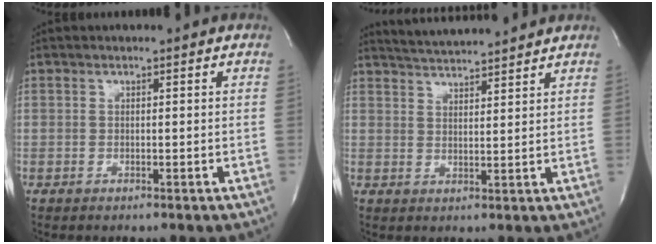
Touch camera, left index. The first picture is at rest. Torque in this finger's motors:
{"motor_torque": [0.06, 0.02, 0.12, 0.07]}